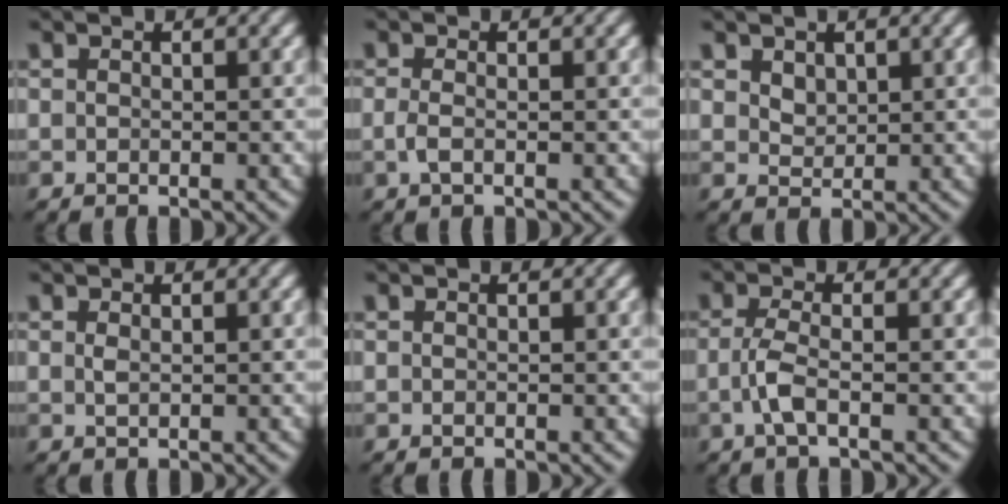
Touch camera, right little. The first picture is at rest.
{"total": 1.2, "force": [-0.7, -0.5, 0.8], "torque": [-0.021, -0.012, -0.006]}
{"total": 1.6, "force": [1.4, 0.3, 0.7], "torque": [-0.009, -0.011, 0.039]}
{"total": 0.8, "force": [0.1, -0.7, 0.3], "torque": [-0.006, -0.010, 0.011]}
{"total": 0.0}
{"total": 2.2, "force": [-0.9, -0.2, 2.0], "torque": [-0.043, -0.010, -0.011]}